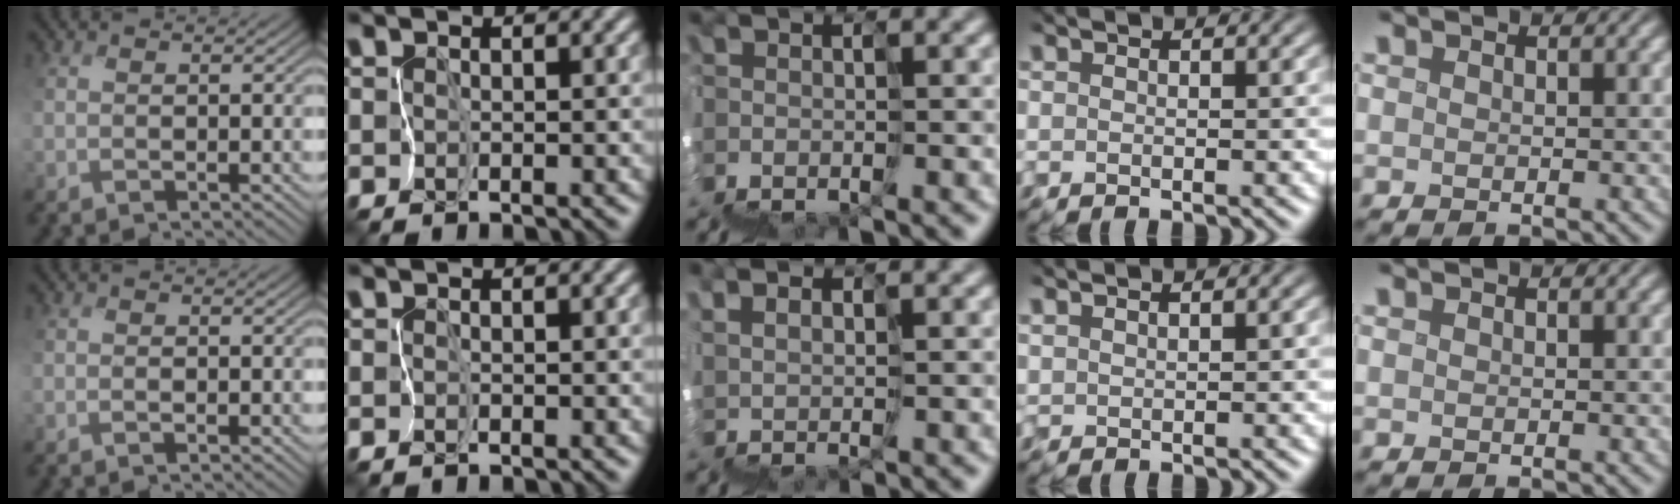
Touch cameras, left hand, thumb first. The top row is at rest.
{"thumb": {"total": 0.7, "force": [-0.3, 0.1, 0.7], "torque": [-0.014, -0.002, -0.004]}, "middle": {"total": 4.0, "force": [3.6, -1.0, -1.5], "torque": [0.018, 0.026, 0.063]}, "ring": {"total": 0.9, "force": [0.9, 0.1, 0.3], "torque": [-0.006, 0.000, 0.017]}}